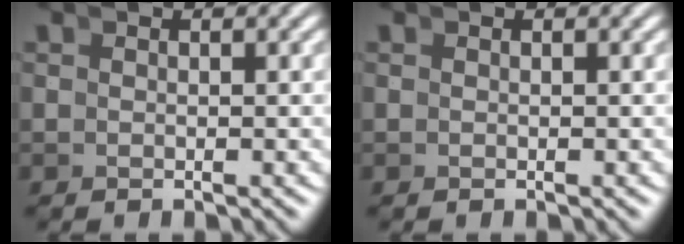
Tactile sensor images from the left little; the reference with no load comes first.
{"total": 0.0}